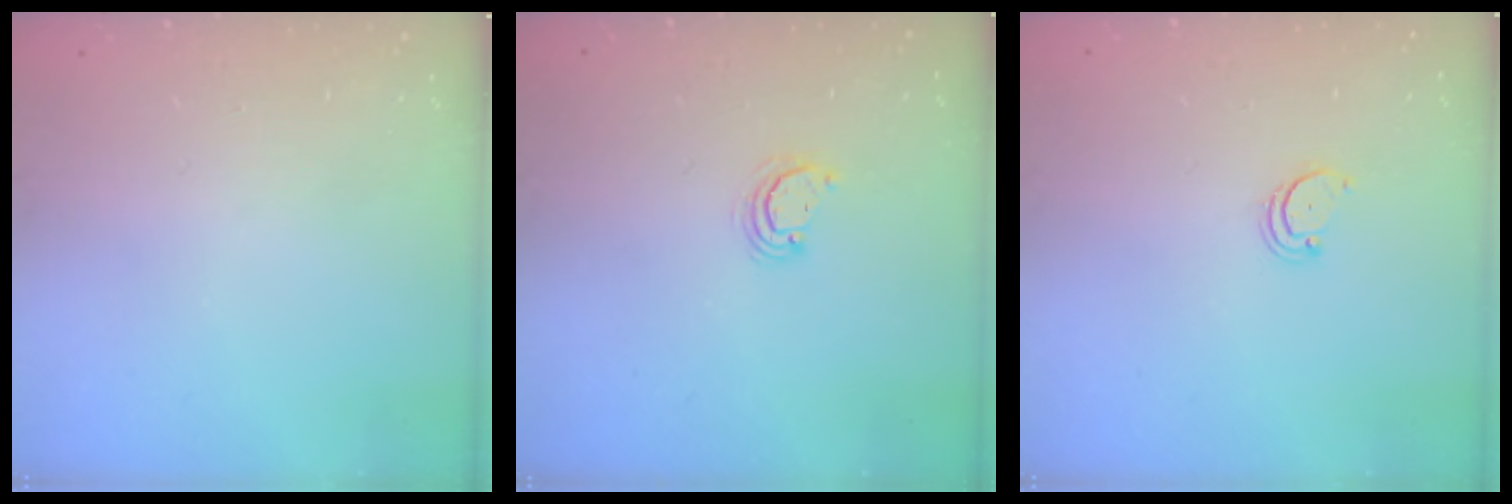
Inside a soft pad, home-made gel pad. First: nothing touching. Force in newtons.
{"total": 3.0, "press": 3.0, "slide": 0.2}
{"total": 2.4, "press": 2.3, "slide": 0.5}